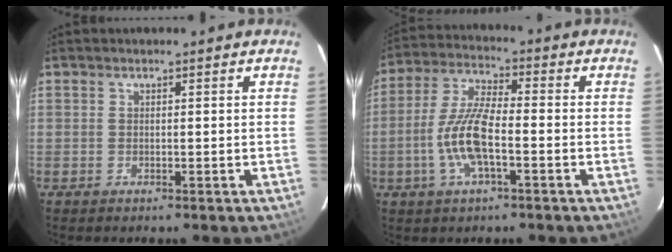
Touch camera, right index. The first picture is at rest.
{"total": 10.4, "force": [-3.2, 2.7, 9.5], "torque": [-0.202, 0.001, -0.064]}